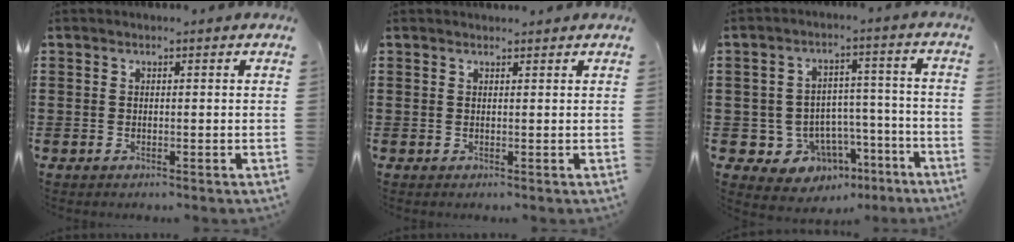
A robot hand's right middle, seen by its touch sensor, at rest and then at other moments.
{"total": 0.7, "force": [0.7, 0.1, -0.1], "torque": [0.007, -0.003, 0.012]}
{"total": 6.9, "force": [-4.0, 5.4, 1.3], "torque": [-0.041, 0.024, -0.069]}